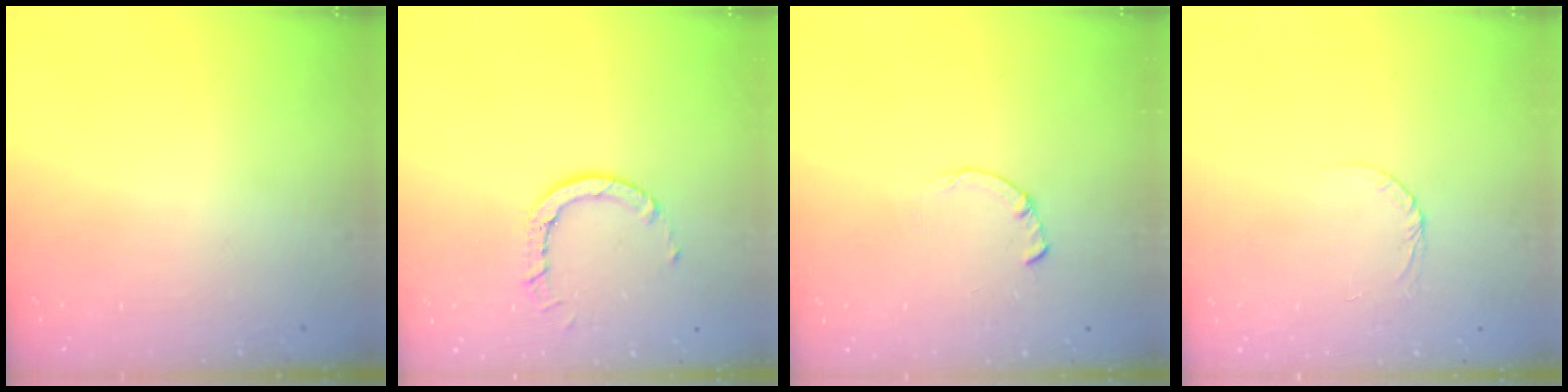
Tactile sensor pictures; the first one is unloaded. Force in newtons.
{"total": 5.0, "press": 5.0, "slide": 0.3}
{"total": 0.8, "press": 0.8, "slide": 0.2}
{"total": 3.5, "press": 3.5, "slide": 0.3}